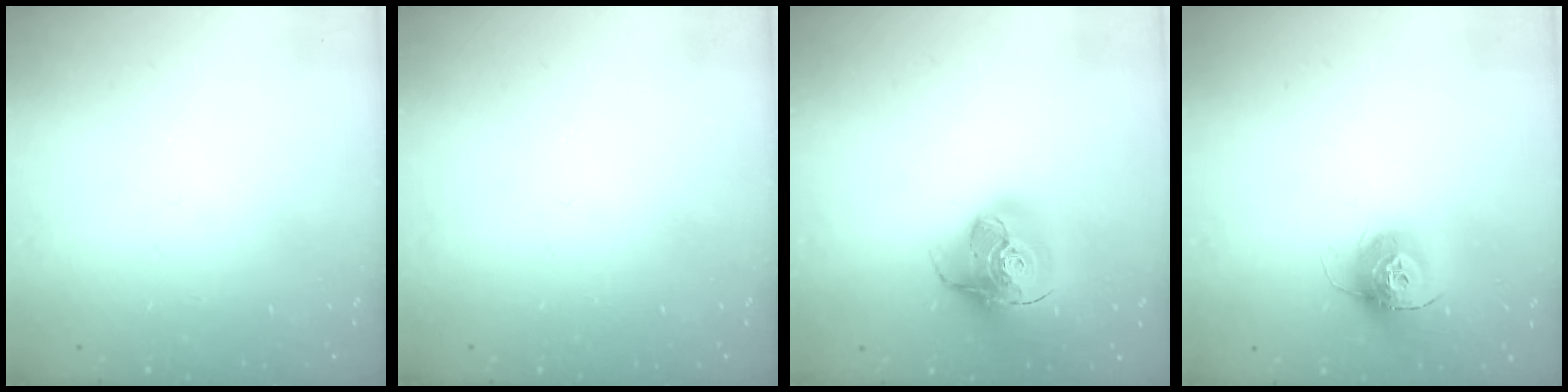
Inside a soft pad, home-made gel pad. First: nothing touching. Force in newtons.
{"total": 0.0}
{"total": 20.1, "press": 20.0, "slide": 2.6}
{"total": 12.1, "press": 12.1, "slide": 0.8}